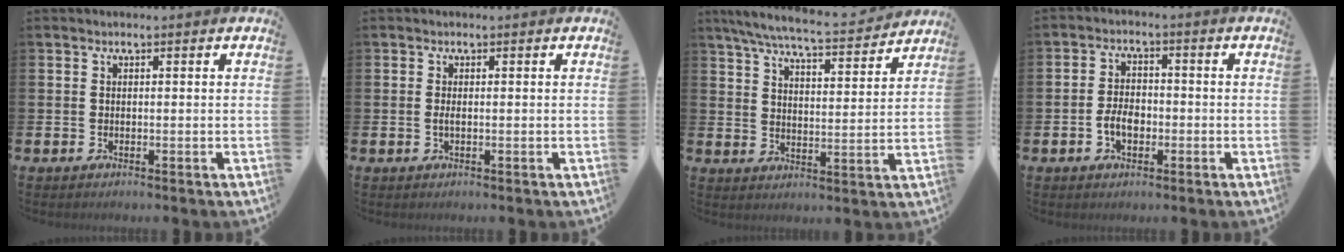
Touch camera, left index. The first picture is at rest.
{"total": 0.8, "force": [-0.1, 0.2, 0.8], "torque": [-0.011, -0.003, -0.003]}
{"total": 7.3, "force": [6.8, 0.6, 2.6], "torque": [-0.069, -0.045, 0.116]}
{"total": 3.8, "force": [-1.1, 2.5, 2.7], "torque": [-0.038, 0.001, -0.024]}